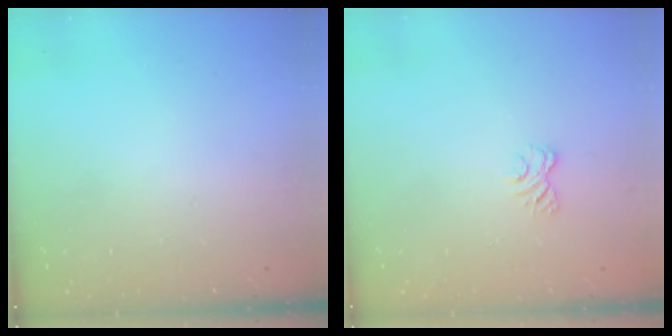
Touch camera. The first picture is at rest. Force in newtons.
{"total": 2.5, "press": 2.2, "slide": 1.2}